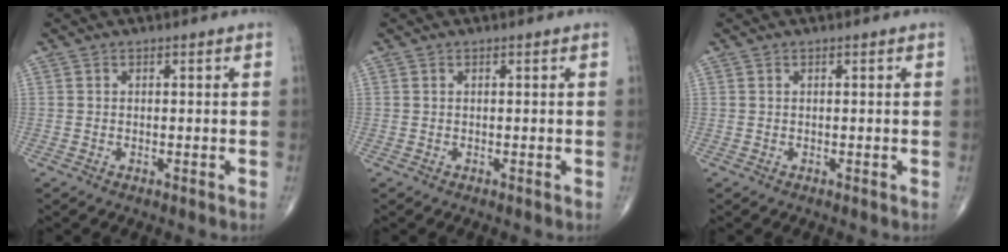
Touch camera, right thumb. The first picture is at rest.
{"total": 0.0}
{"total": 0.0}